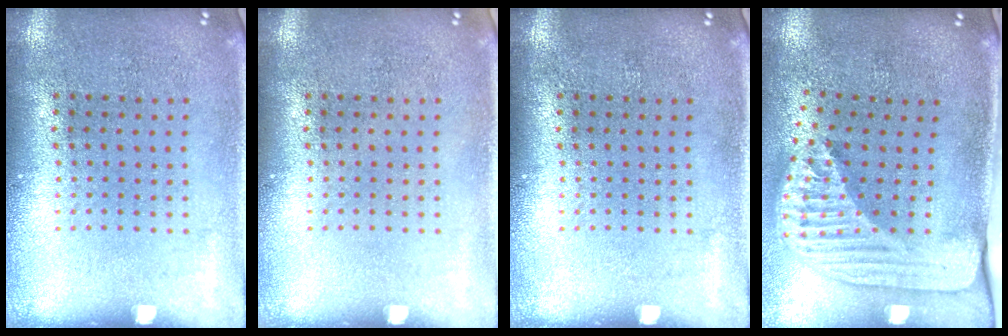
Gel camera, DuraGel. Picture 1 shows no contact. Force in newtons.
{"total": 0.0}
{"total": 0.0}
{"total": 2.5, "press": 1.8, "slide": 1.8}